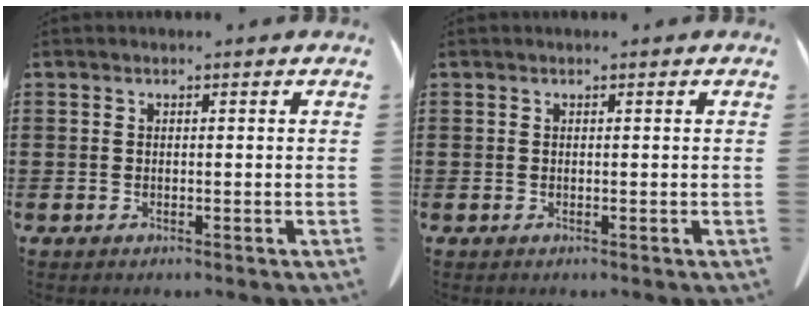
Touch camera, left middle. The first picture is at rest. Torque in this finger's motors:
{"motor_torque": [0.00, 0.03, 0.00, 0.00]}